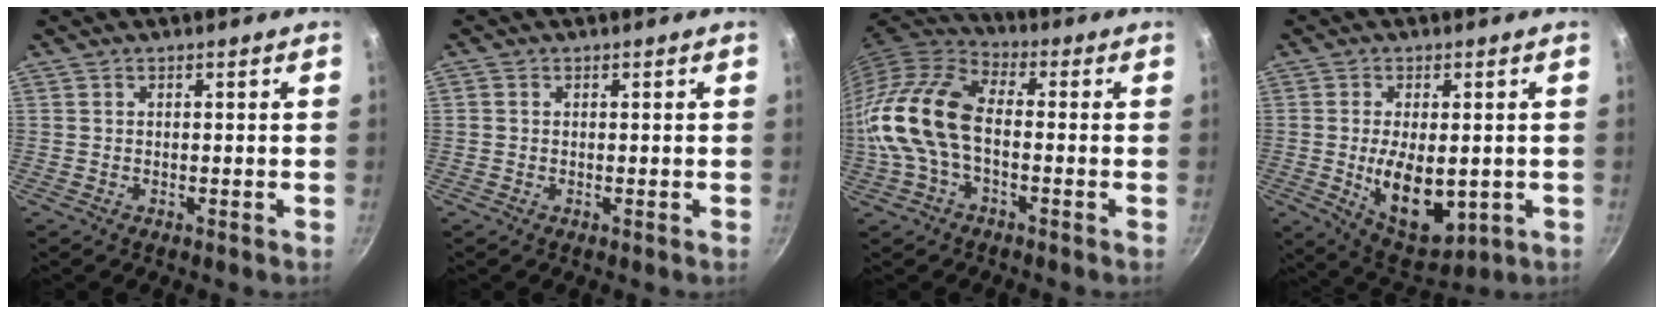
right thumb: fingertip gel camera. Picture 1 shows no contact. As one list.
[{"total": 0.8, "force": [0.1, 0.7, 0.3], "torque": [-0.006, 0.003, 0.000]}, {"total": 15.4, "force": [-1.9, 9.1, 12.3], "torque": [-0.240, 0.034, -0.051]}, {"total": 12.1, "force": [-1.3, 6.5, 10.1], "torque": [-0.148, -0.013, 0.000]}]